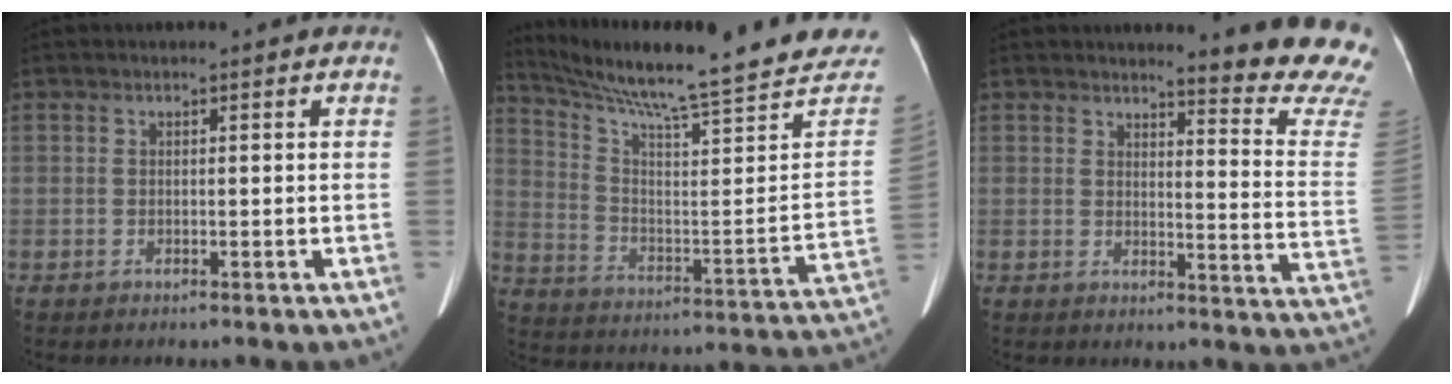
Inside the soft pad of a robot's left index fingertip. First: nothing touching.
{"total": 26.7, "force": [23.1, 1.5, 13.2], "torque": [-0.215, -0.074, 0.314]}
{"total": 12.9, "force": [12.1, -0.2, 4.4], "torque": [-0.038, -0.109, 0.114]}